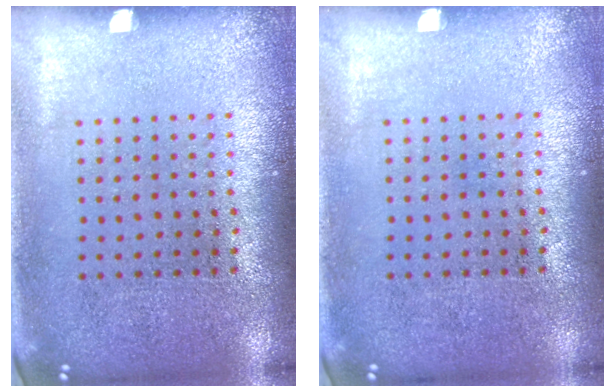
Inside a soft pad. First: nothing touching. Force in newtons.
{"total": 0.0}